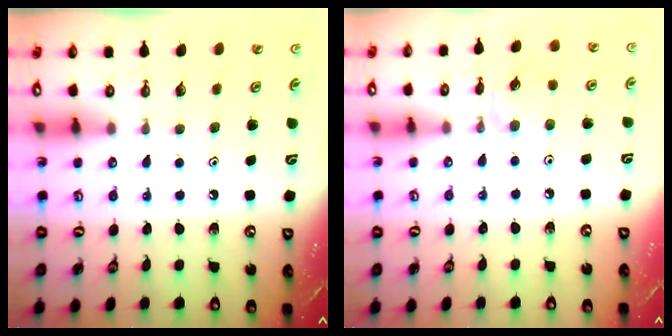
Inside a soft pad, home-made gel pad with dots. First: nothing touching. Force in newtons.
{"total": 1.5, "press": 1.5, "slide": 0.4}